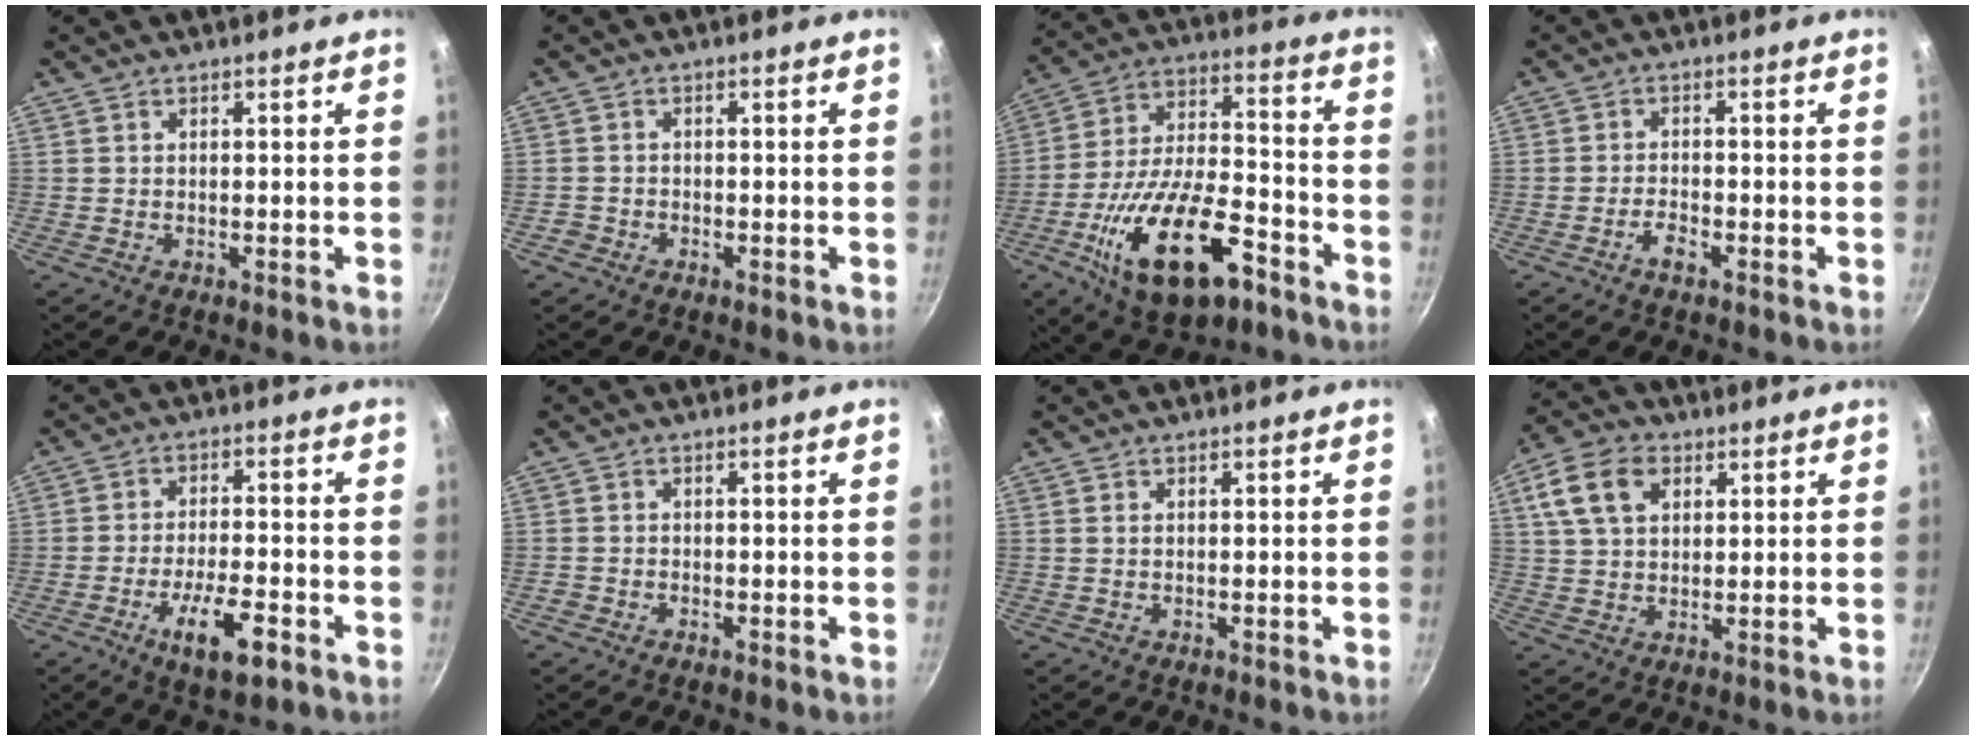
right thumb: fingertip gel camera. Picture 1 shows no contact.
{"total": 1.7, "force": [-1.2, 1.2, 0.2], "torque": [-0.001, 0.012, -0.021]}
{"total": 22.9, "force": [-10.6, 10.7, 17.2], "torque": [-0.286, 0.043, -0.174]}
{"total": 2.9, "force": [-1.8, 1.2, 1.9], "torque": [-0.033, 0.015, -0.036]}
{"total": 10.1, "force": [-4.8, 3.4, 8.2], "torque": [-0.130, 0.020, -0.077]}
{"total": 1.1, "force": [-0.8, 0.6, 0.2], "torque": [-0.008, 0.005, -0.018]}
{"total": 0.6, "force": [0.1, 0.3, 0.5], "torque": [-0.012, 0.000, 0.001]}
{"total": 10.3, "force": [3.8, 7.0, 6.5], "torque": [-0.111, 0.008, 0.063]}